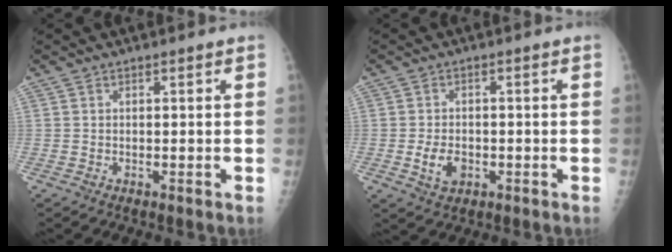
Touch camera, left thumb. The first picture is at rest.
{"total": 4.5, "force": [-1.2, 3.1, 3.0], "torque": [-0.047, 0.000, -0.015]}